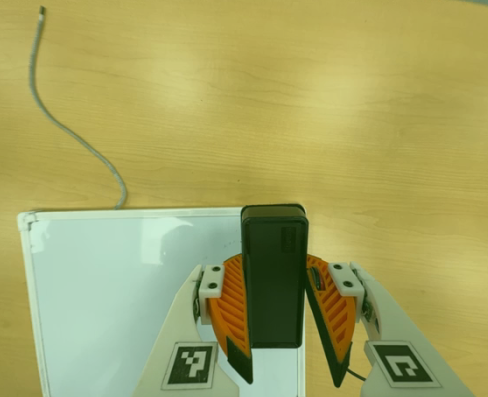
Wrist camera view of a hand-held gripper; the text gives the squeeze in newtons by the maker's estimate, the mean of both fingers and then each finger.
{"total": 6.9, "left": 6.8, "right": 7.0}